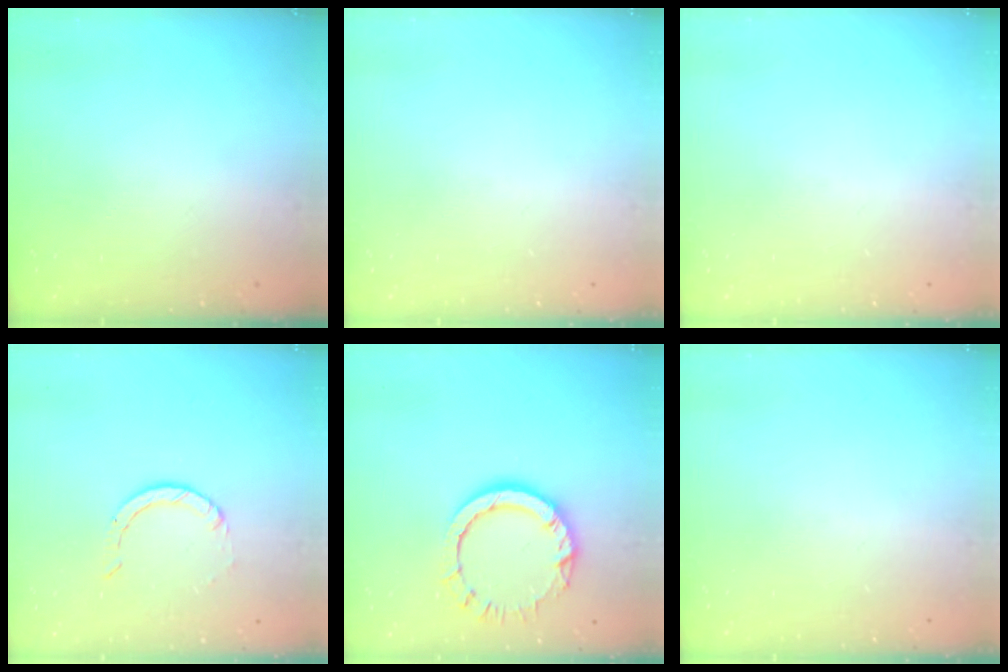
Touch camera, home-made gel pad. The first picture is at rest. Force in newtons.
{"total": 0.0}
{"total": 0.0}
{"total": 2.0, "press": 2.0, "slide": 0.2}
{"total": 8.7, "press": 8.6, "slide": 0.7}
{"total": 0.0}